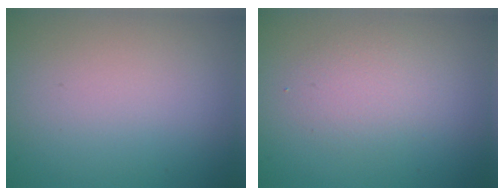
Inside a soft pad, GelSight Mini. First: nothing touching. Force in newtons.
{"total": 2.1, "press": 2.1, "slide": 0.2}